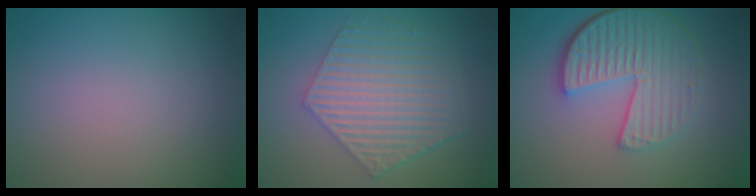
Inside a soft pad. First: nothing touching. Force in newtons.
{"total": 6.0, "press": 4.3, "slide": 4.1}
{"total": 6.3, "press": 4.5, "slide": 4.5}